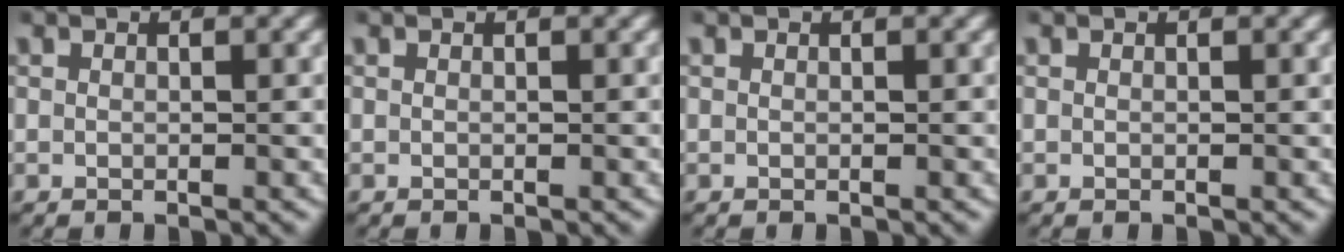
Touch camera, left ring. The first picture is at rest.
{"total": 0.0}
{"total": 0.0}
{"total": 0.0}